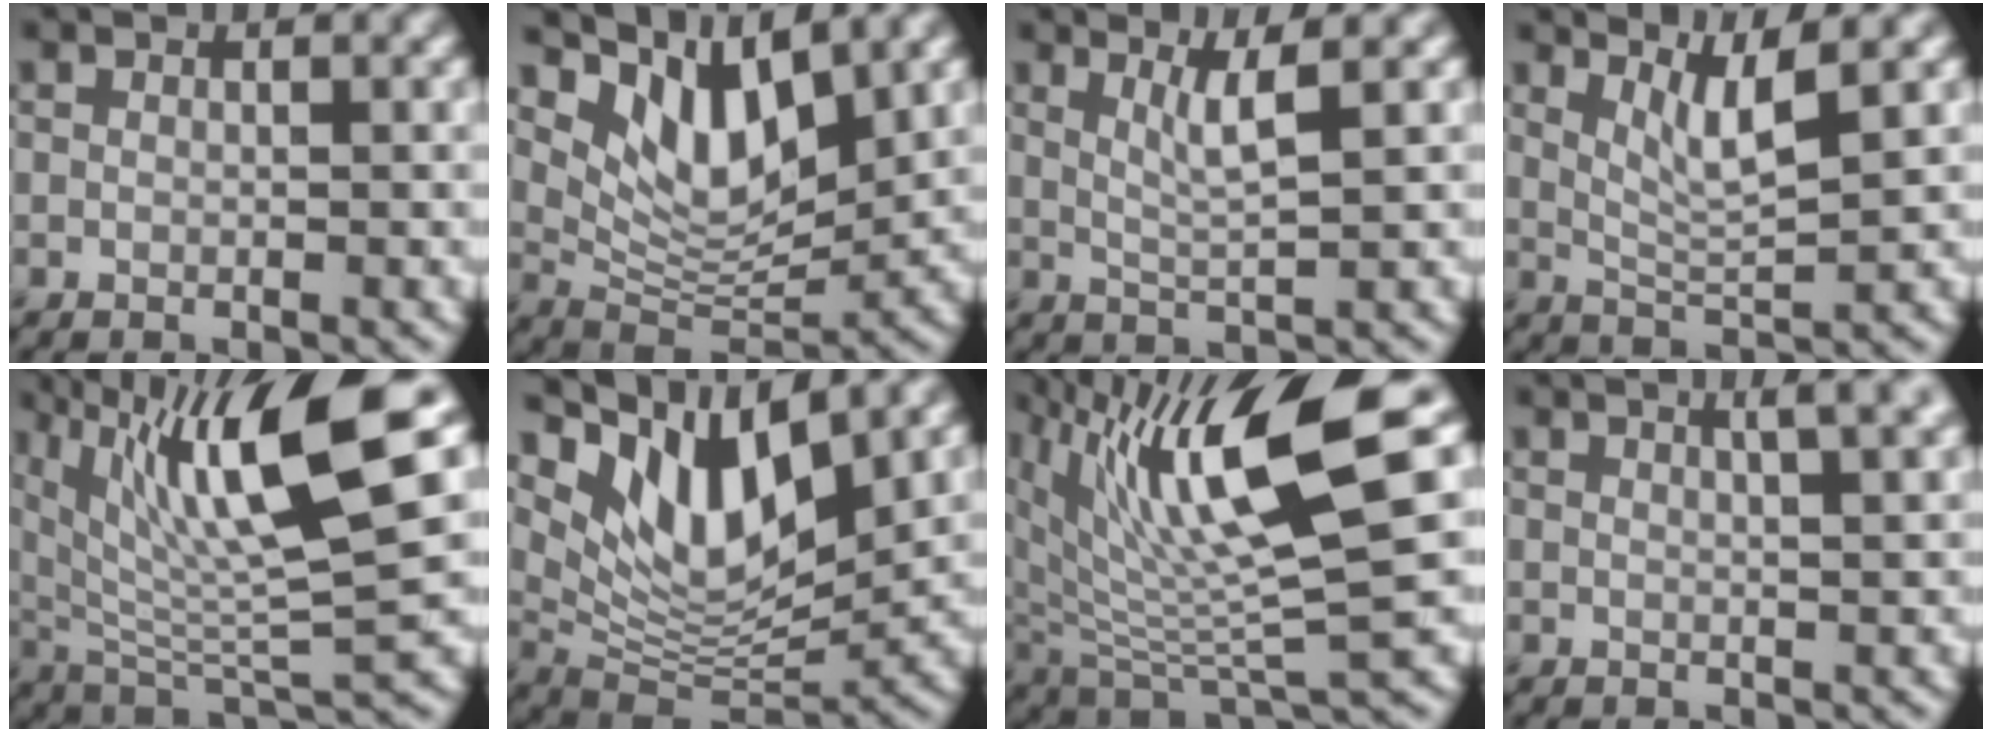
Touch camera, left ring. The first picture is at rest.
{"total": 6.9, "force": [4.3, 2.9, 4.6], "torque": [-0.083, -0.009, 0.077]}
{"total": 2.7, "force": [1.2, 0.4, 2.4], "torque": [-0.041, -0.003, 0.028]}
{"total": 3.5, "force": [2.0, 0.5, 2.8], "torque": [-0.052, -0.007, 0.043]}
{"total": 11.6, "force": [4.9, 2.4, 10.2], "torque": [-0.172, 0.003, 0.092]}
{"total": 9.1, "force": [5.2, 3.7, 6.5], "torque": [-0.115, -0.011, 0.098]}
{"total": 11.6, "force": [5.0, 2.7, 10.1], "torque": [-0.181, 0.002, 0.096]}
{"total": 3.8, "force": [2.0, 1.3, 3.0], "torque": [-0.014, 0.015, 0.007]}